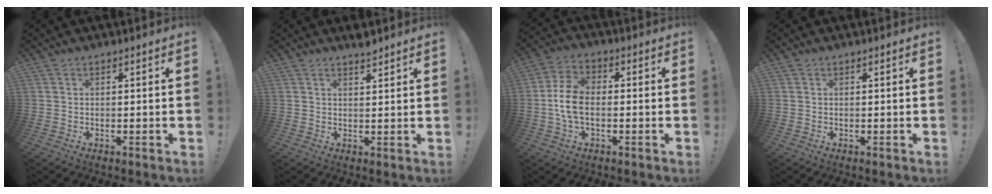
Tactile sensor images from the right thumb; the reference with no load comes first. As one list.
[{"total": 2.8, "force": [2.5, 0.1, 1.1], "torque": [-0.009, -0.018, 0.043]}, {"total": 9.4, "force": [-1.4, 5.8, 7.3], "torque": [-0.151, 0.009, -0.021]}, {"total": 0.0}]